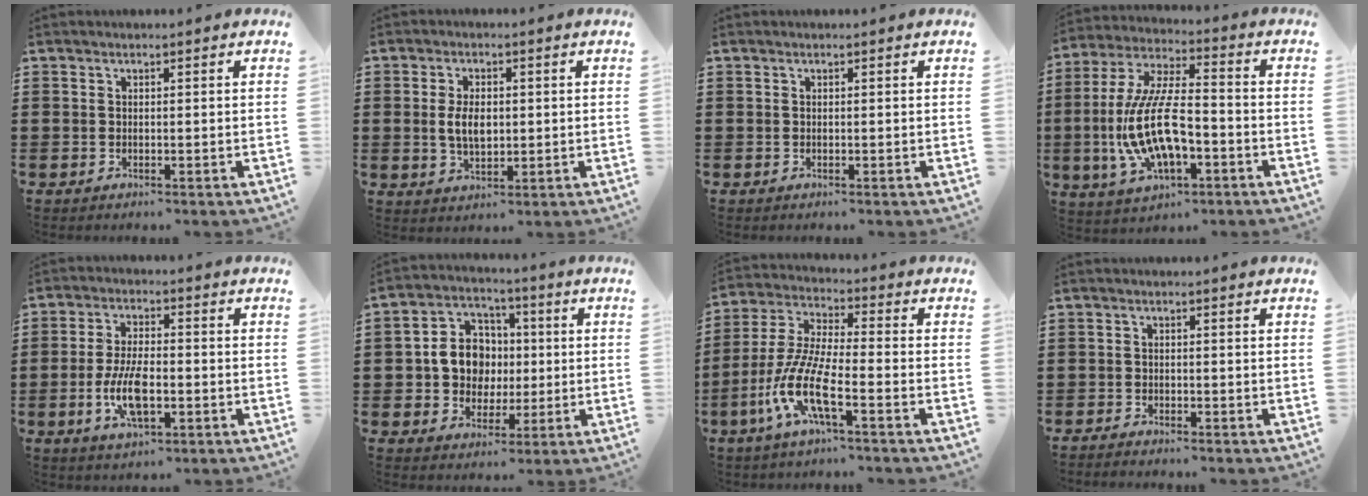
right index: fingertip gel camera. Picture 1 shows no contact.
{"total": 4.7, "force": [0.2, 2.5, 4.0], "torque": [-0.078, 0.002, -0.001]}
{"total": 0.0}
{"total": 13.8, "force": [-3.7, 5.7, 12.0], "torque": [-0.267, -0.004, -0.070]}
{"total": 8.0, "force": [-2.2, 3.4, 6.9], "torque": [-0.156, -0.006, -0.045]}
{"total": 7.7, "force": [0.0, 7.0, 3.2], "torque": [-0.086, 0.019, -0.001]}
{"total": 10.3, "force": [-5.0, 1.9, 8.8], "torque": [-0.223, -0.019, -0.105]}
{"total": 1.2, "force": [-1.2, 0.1, -0.1], "torque": [-0.002, 0.004, -0.026]}